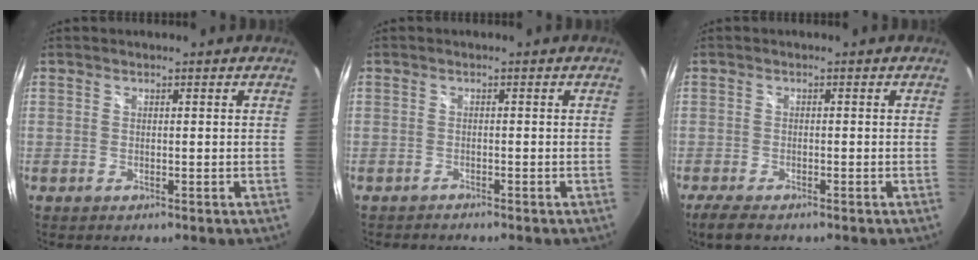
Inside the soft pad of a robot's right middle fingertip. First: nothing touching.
{"total": 0.9, "force": [-0.9, 0.0, -0.1], "torque": [-0.003, -0.004, -0.016]}
{"total": 3.8, "force": [-2.9, 0.8, 2.3], "torque": [-0.058, -0.014, -0.054]}